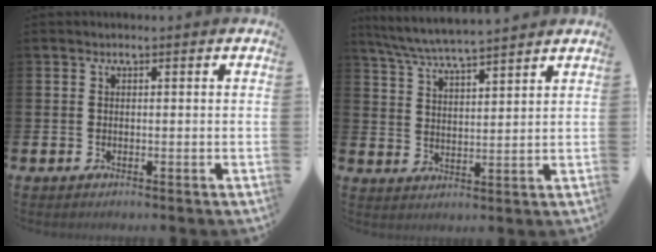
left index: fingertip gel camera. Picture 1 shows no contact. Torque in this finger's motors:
{"motor_torque": [0.12, -0.20, 0.69, 0.21]}